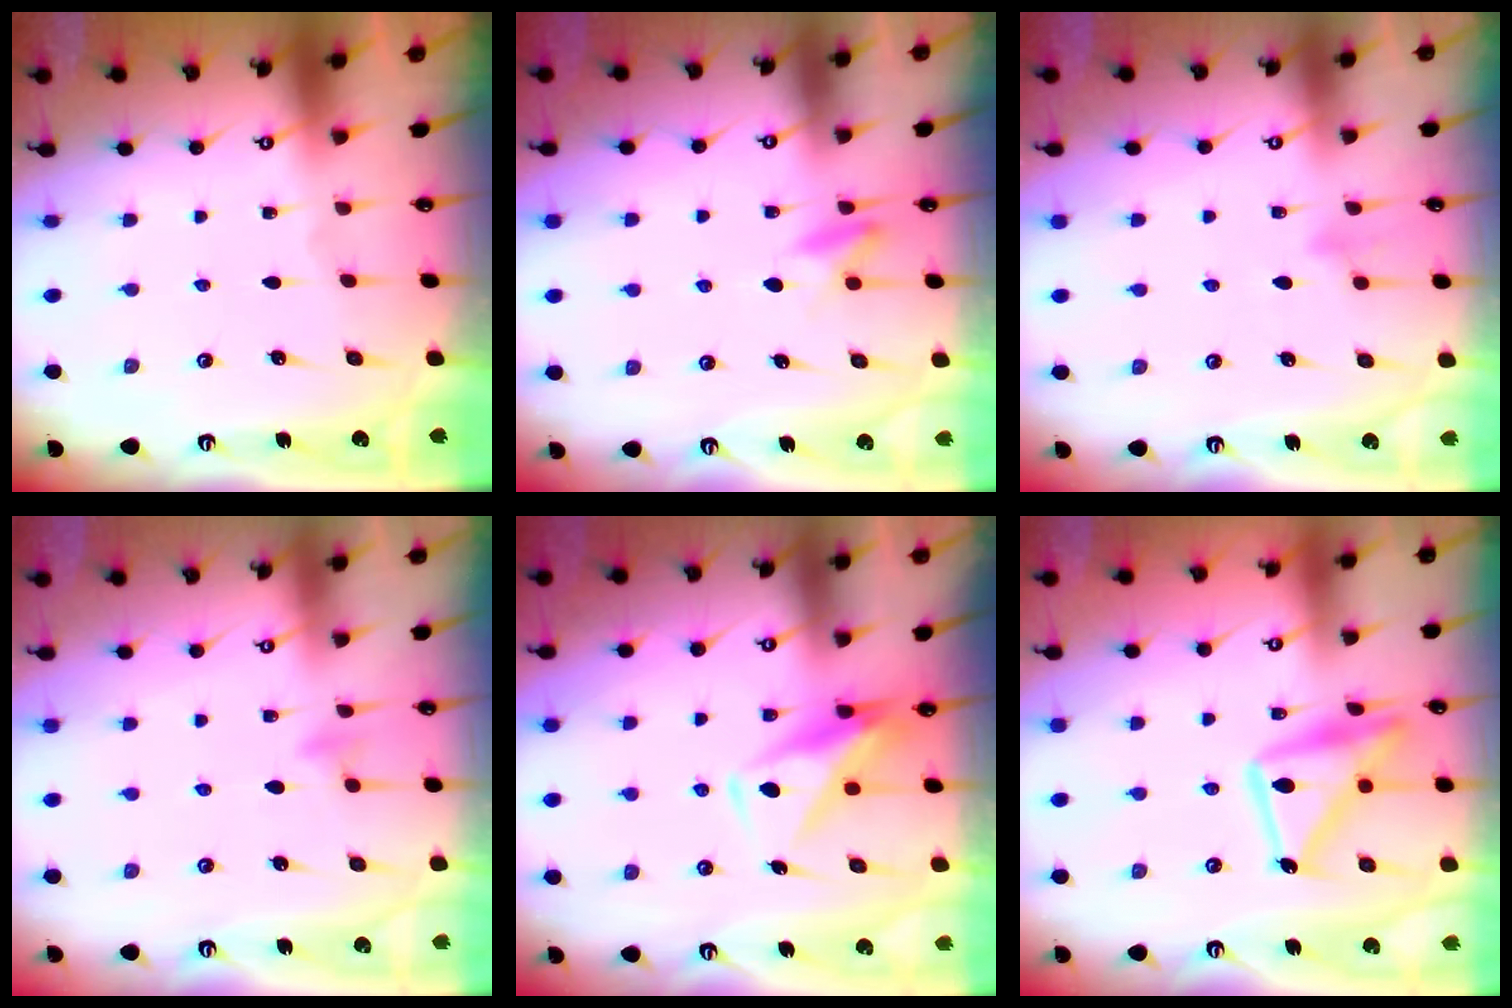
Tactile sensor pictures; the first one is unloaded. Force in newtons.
{"total": 5.8, "press": 5.7, "slide": 1.3}
{"total": 7.7, "press": 7.7, "slide": 0.8}
{"total": 5.1, "press": 5.0, "slide": 0.7}
{"total": 8.8, "press": 8.7, "slide": 0.9}
{"total": 16.3, "press": 16.3, "slide": 1.1}